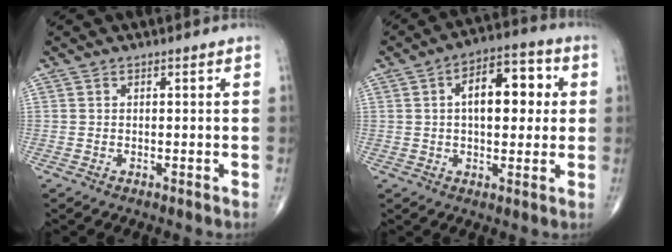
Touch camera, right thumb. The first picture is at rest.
{"total": 11.9, "force": [2.0, 6.3, 9.9], "torque": [-0.116, 0.018, 0.022]}